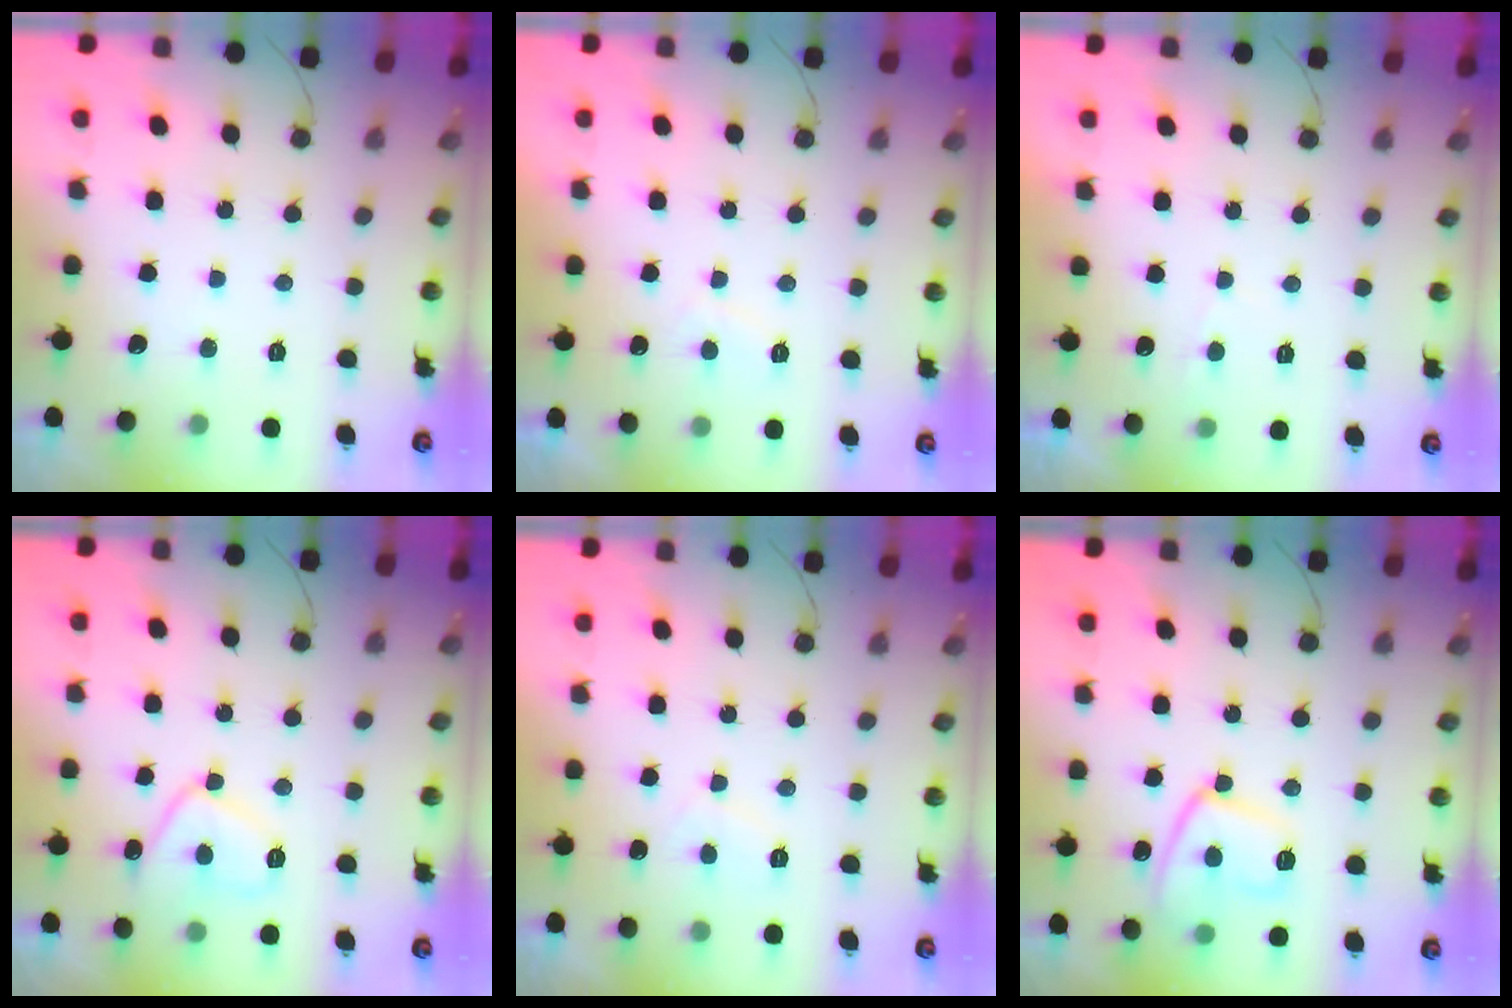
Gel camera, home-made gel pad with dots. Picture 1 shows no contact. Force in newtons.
{"total": 1.9, "press": 1.7, "slide": 0.8}
{"total": 1.3, "press": 1.2, "slide": 0.5}
{"total": 9.3, "press": 9.3, "slide": 1.2}
{"total": 2.2, "press": 2.0, "slide": 0.8}
{"total": 11.6, "press": 11.5, "slide": 1.1}